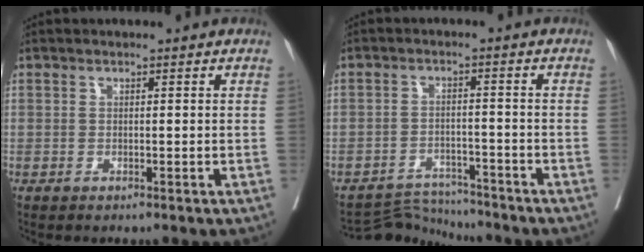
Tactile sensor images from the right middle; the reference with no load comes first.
{"total": 5.7, "force": [-5.5, -0.3, -1.6], "torque": [0.021, 0.001, -0.093]}